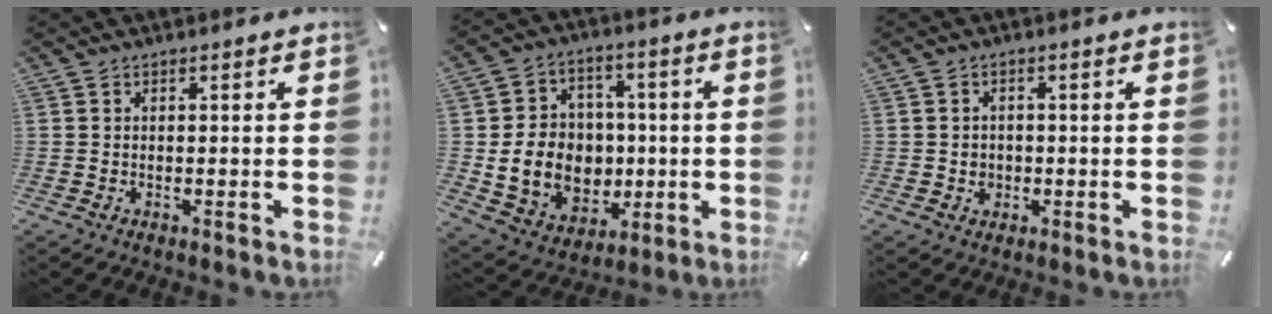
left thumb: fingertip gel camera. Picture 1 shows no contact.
{"total": 13.6, "force": [-1.1, 12.2, 6.0], "torque": [-0.119, 0.010, -0.005]}
{"total": 2.4, "force": [-0.4, 2.2, 0.8], "torque": [-0.017, 0.005, -0.009]}